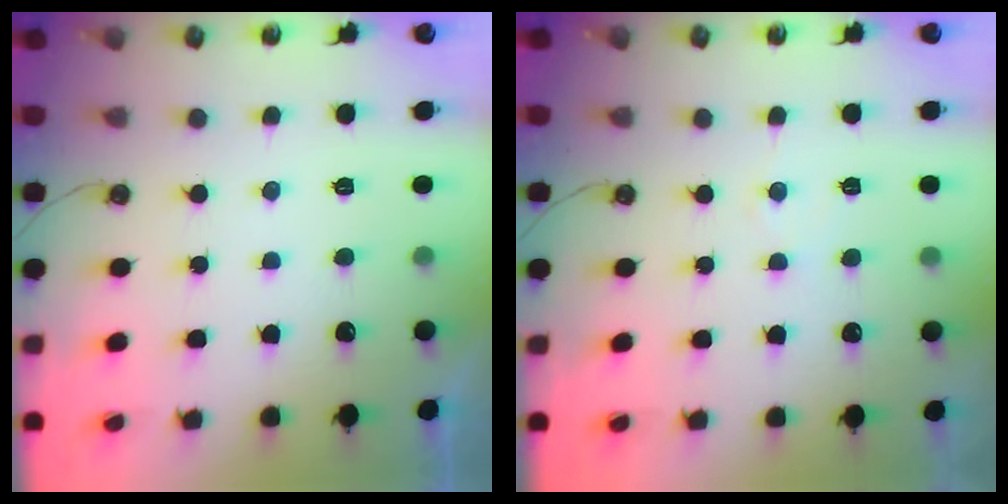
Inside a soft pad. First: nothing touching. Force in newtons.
{"total": 4.3, "press": 4.3, "slide": 0.7}